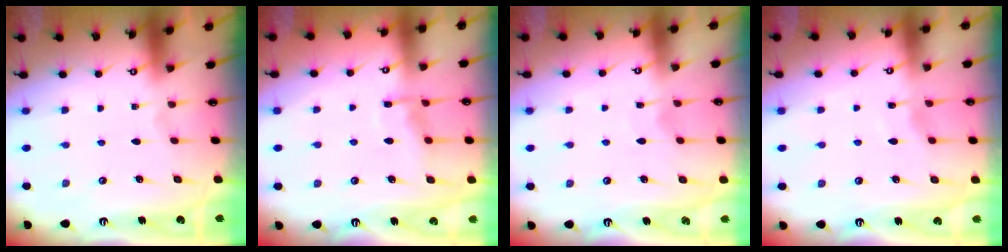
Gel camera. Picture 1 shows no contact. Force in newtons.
{"total": 6.8, "press": 6.8, "slide": 0.6}
{"total": 3.7, "press": 3.6, "slide": 0.4}
{"total": 2.8, "press": 2.7, "slide": 0.3}